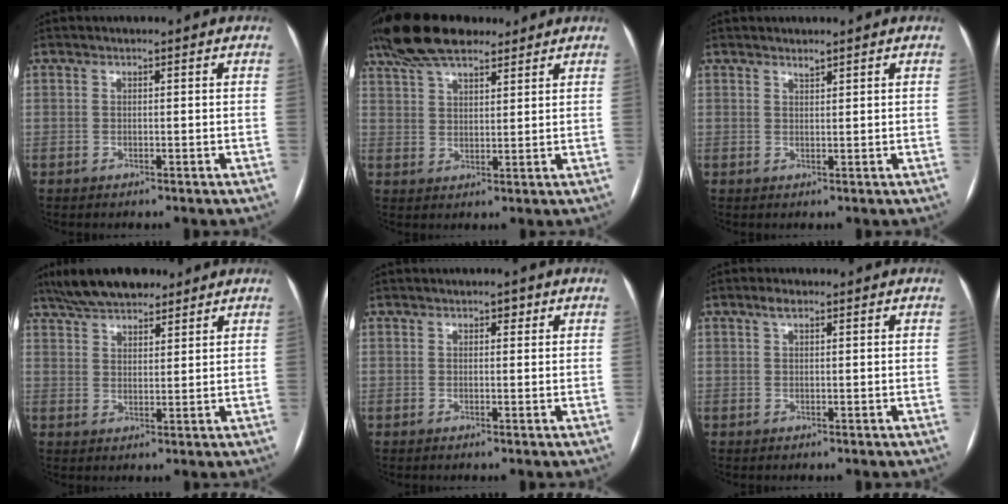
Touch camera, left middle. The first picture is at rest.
{"total": 12.5, "force": [9.8, 4.2, 6.6], "torque": [-0.129, 0.044, 0.174]}
{"total": 0.9, "force": [0.8, 0.0, 0.3], "torque": [-0.008, -0.001, 0.017]}
{"total": 10.5, "force": [8.6, 3.3, 5.0], "torque": [-0.086, 0.031, 0.147]}
{"total": 1.1, "force": [0.7, 0.6, 0.6], "torque": [-0.006, 0.005, 0.007]}
{"total": 1.4, "force": [0.9, 0.4, 1.0], "torque": [-0.020, 0.009, 0.016]}